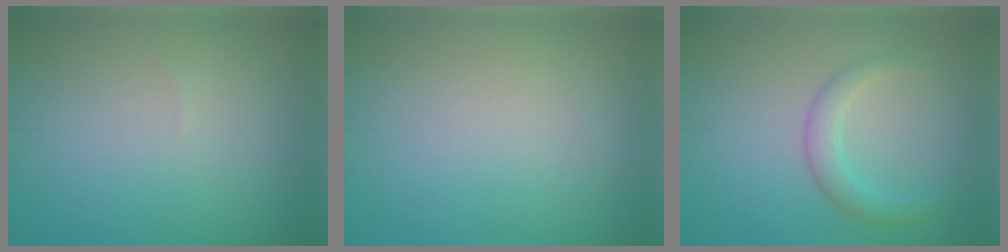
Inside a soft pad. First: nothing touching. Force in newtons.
{"total": 0.0}
{"total": 2.3, "press": 2.3, "slide": 0.1}